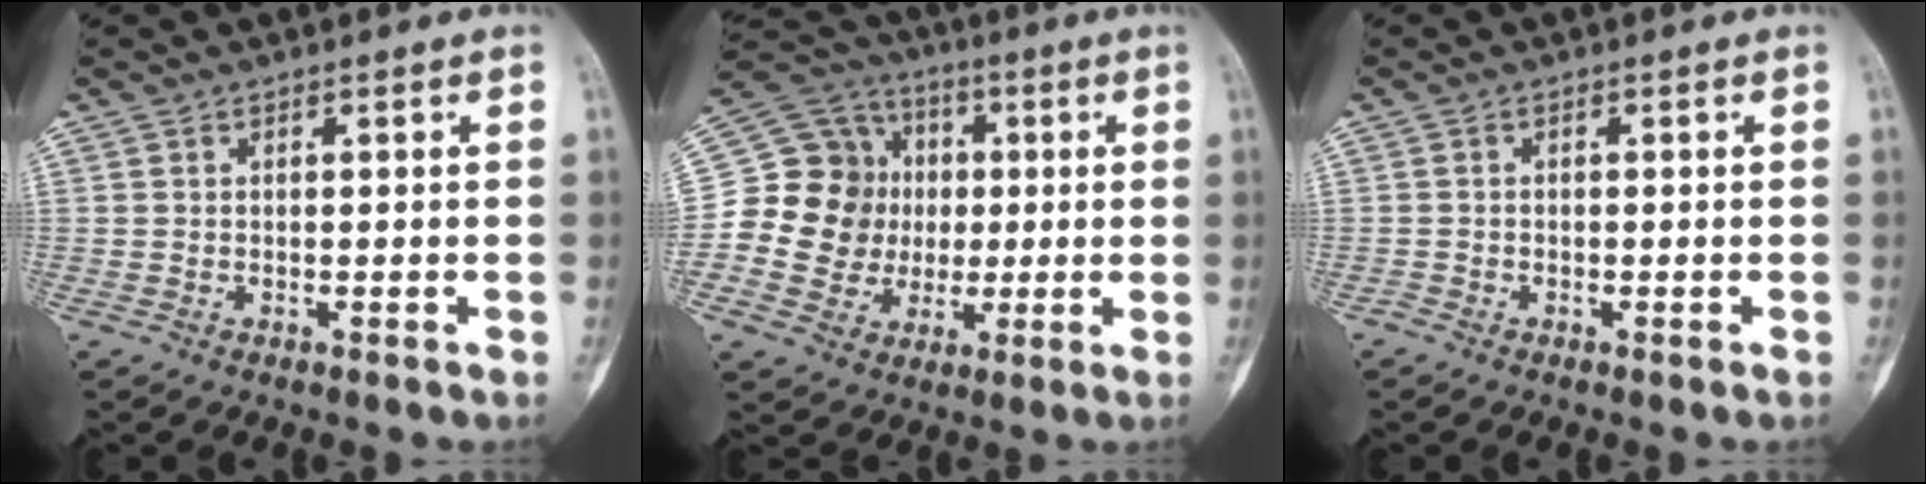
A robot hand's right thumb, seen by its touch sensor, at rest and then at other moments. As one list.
[{"total": 15.4, "force": [0.0, 14.1, 6.3], "torque": [-0.080, 0.030, 0.002]}, {"total": 0.7, "force": [-0.7, 0.3, -0.1], "torque": [0.007, 0.000, -0.021]}]